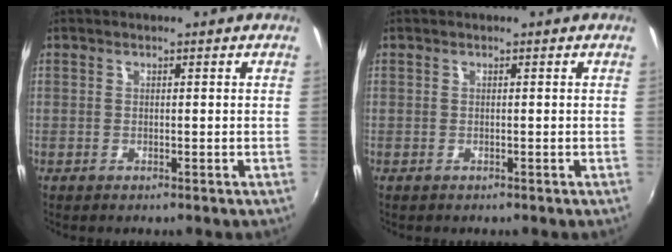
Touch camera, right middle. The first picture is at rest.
{"total": 0.0}